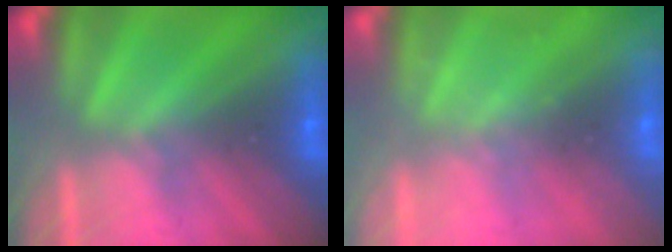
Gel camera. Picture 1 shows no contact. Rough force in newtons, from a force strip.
{"total": 2.3}